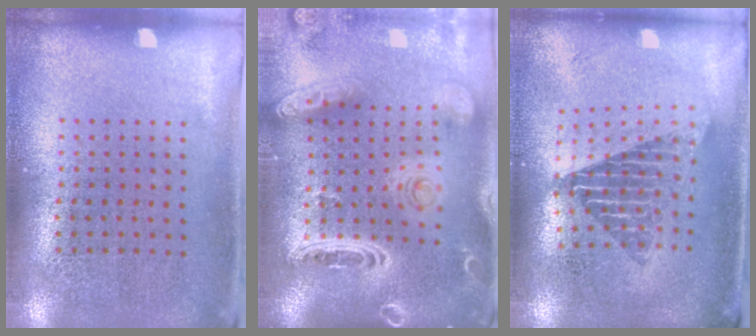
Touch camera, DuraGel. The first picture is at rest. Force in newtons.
{"total": 3.5, "press": 2.8, "slide": 2.1}
{"total": 1.7, "press": 1.4, "slide": 1.0}